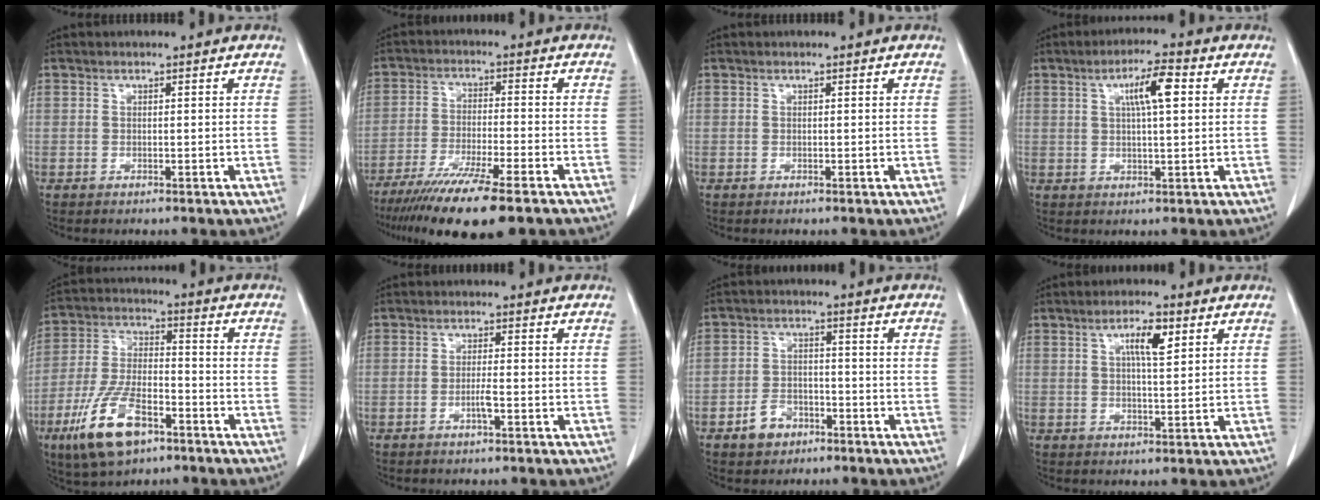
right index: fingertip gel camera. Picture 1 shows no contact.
{"total": 14.5, "force": [-10.8, 0.9, 9.7], "torque": [-0.170, -0.039, -0.176]}
{"total": 0.0}
{"total": 6.2, "force": [1.9, 0.9, 5.9], "torque": [-0.103, 0.009, 0.032]}
{"total": 13.2, "force": [-7.3, 5.1, 9.7], "torque": [-0.208, -0.005, -0.131]}
{"total": 2.0, "force": [-0.9, -0.1, 1.8], "torque": [-0.036, -0.001, -0.017]}
{"total": 4.9, "force": [-3.0, 3.4, 2.0], "torque": [-0.039, 0.011, -0.046]}
{"total": 5.0, "force": [2.1, 1.0, 4.4], "torque": [-0.078, 0.002, 0.035]}